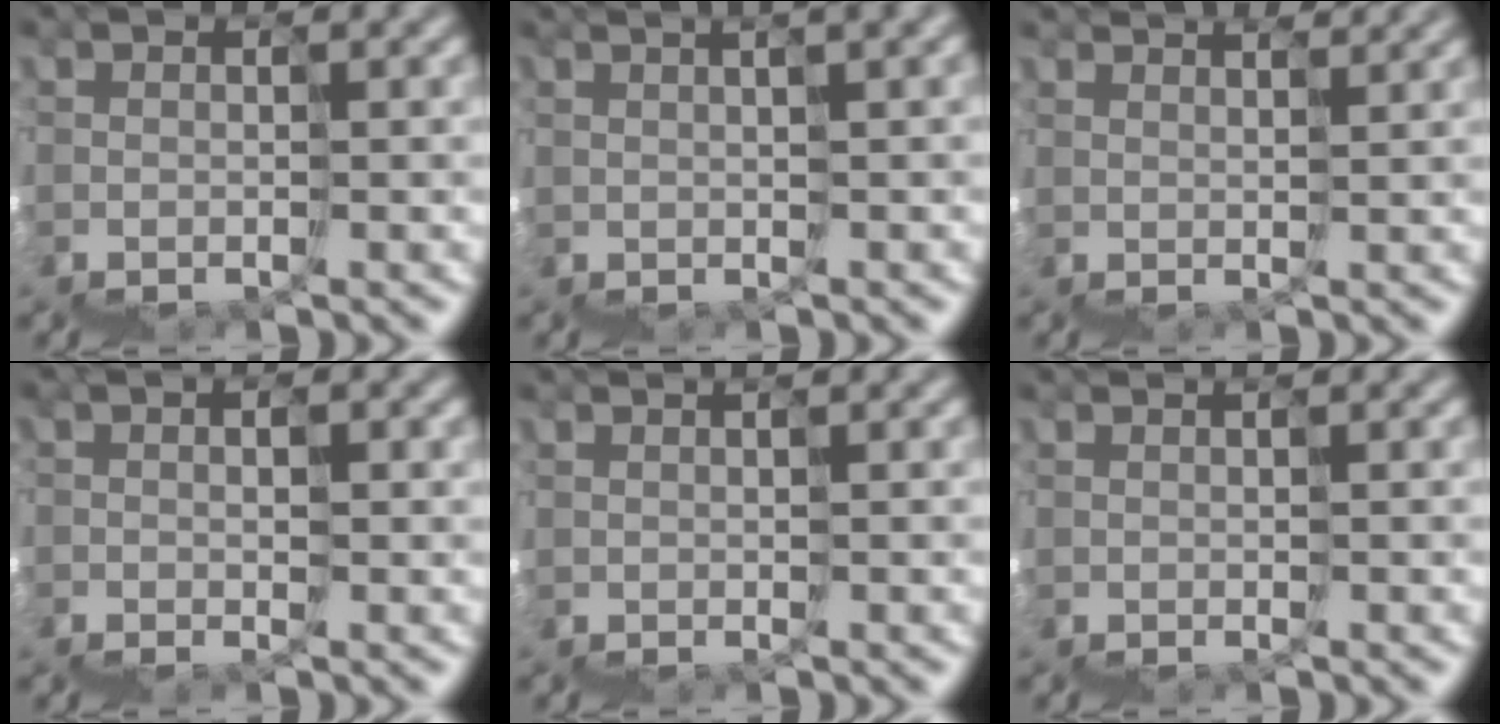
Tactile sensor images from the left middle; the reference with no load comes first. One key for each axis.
{"total": 5.5, "fx": 3.7, "fy": 1.3, "fz": 3.9, "tx": -0.035, "ty": 0.045, "tz": 0.070}
{"total": 5.2, "fx": 5.2, "fy": 0.5, "fz": 0.1, "tx": 0.002, "ty": 0.058, "tz": 0.081}
{"total": 2.5, "fx": 0.6, "fy": 1.6, "fz": 1.8, "tx": -0.024, "ty": 0.001, "tz": 0.014}
{"total": 1.4, "fx": 1.4, "fy": -0.2, "fz": -0.4, "tx": 0.021, "ty": 0.024, "tz": 0.030}
{"total": 1.1, "fx": 1.1, "fy": 0.0, "fz": -0.1, "tx": 0.017, "ty": 0.019, "tz": 0.024}